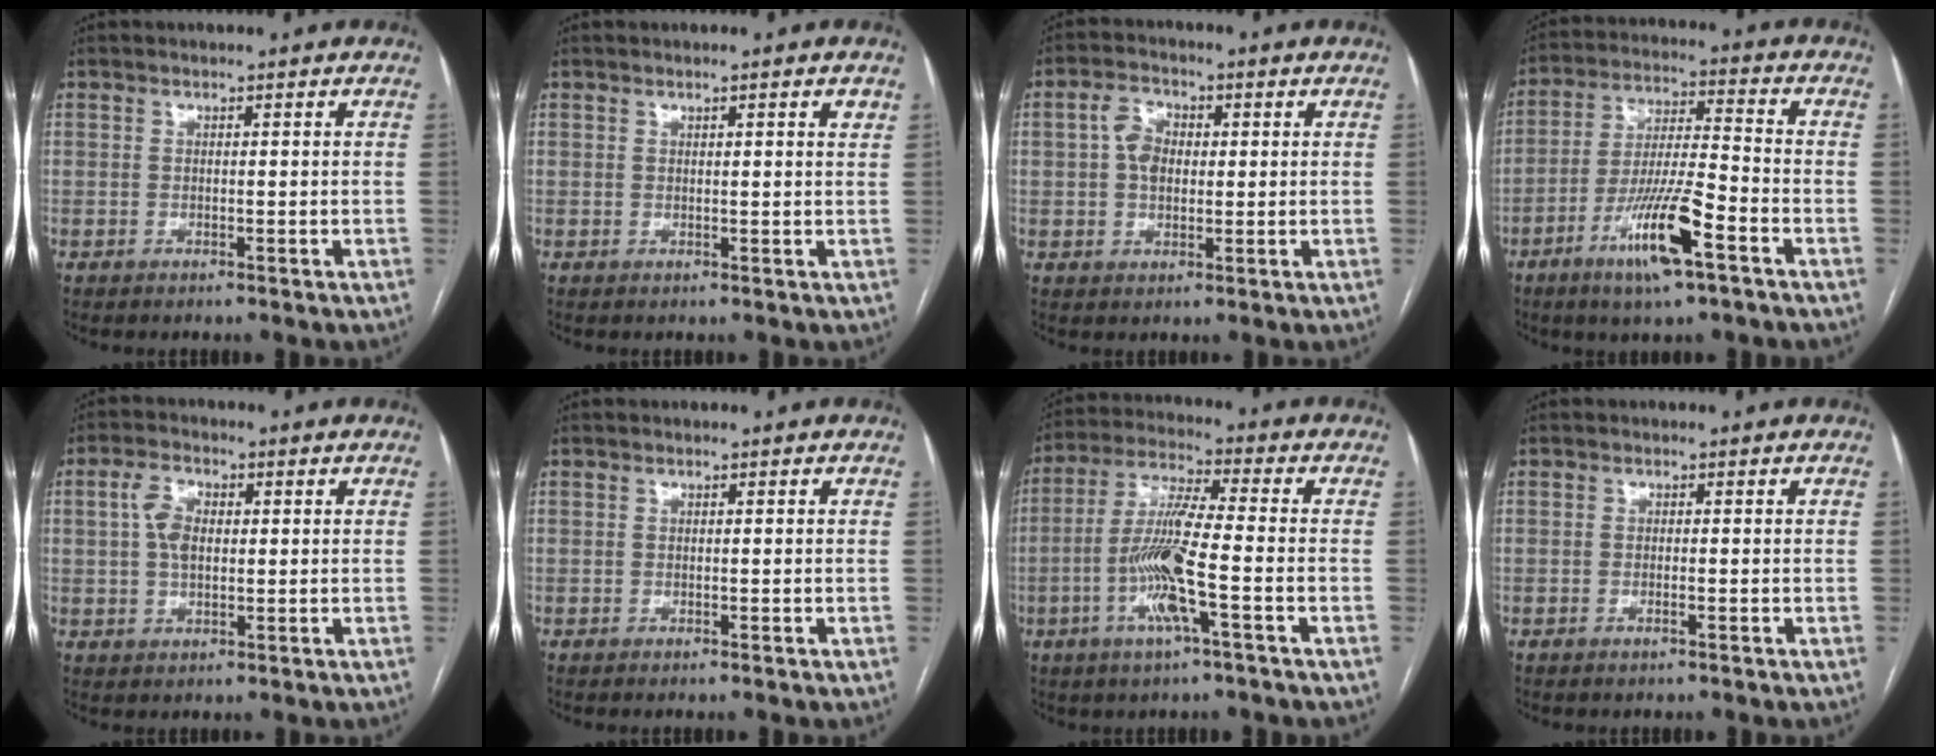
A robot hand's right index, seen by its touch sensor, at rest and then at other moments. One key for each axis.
{"total": 1.9, "fx": 1.2, "fy": 0.2, "fz": 1.5, "tx": -0.020, "ty": -0.001, "tz": 0.013}
{"total": 4.9, "fx": 0.7, "fy": 3.4, "fz": 3.5, "tx": -0.072, "ty": 0.018, "tz": 0.013}
{"total": 12.6, "fx": -6.4, "fy": 1.2, "fz": 10.7, "tx": -0.205, "ty": -0.014, "tz": -0.118}
{"total": 4.9, "fx": 0.8, "fy": 2.8, "fz": 4.0, "tx": -0.088, "ty": 0.014, "tz": 0.018}
{"total": 0.0}
{"total": 11.3, "fx": -3.3, "fy": 0.3, "fz": 10.8, "tx": -0.219, "ty": -0.004, "tz": -0.069}
{"total": 0.7, "fx": -0.4, "fy": -0.1, "fz": 0.6, "tx": -0.014, "ty": -0.001, "tz": -0.005}